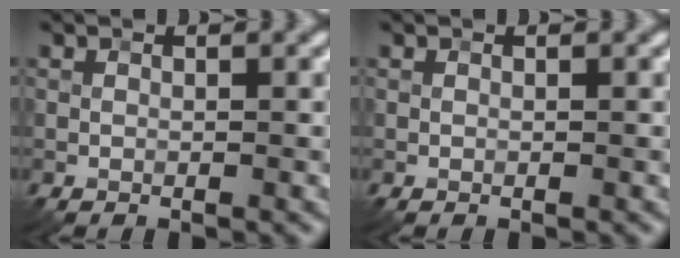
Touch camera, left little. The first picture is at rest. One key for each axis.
{"total": 0.0}